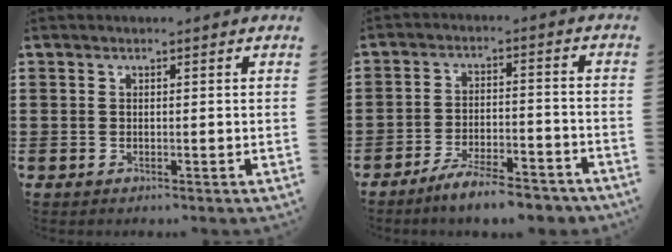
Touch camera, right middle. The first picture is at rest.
{"total": 6.9, "force": [-6.1, 0.5, 3.1], "torque": [-0.058, -0.002, -0.116]}